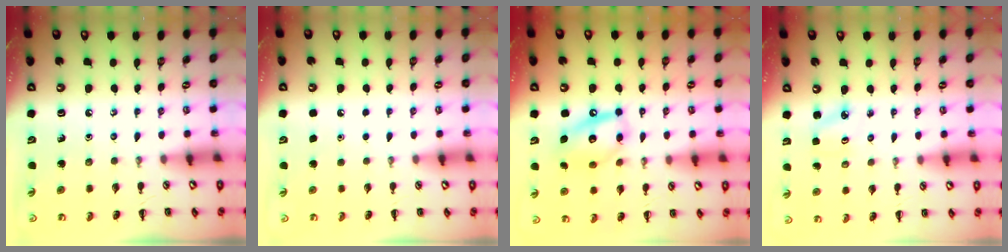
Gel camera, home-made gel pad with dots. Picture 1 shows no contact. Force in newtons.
{"total": 1.6, "press": 1.6, "slide": 0.1}
{"total": 13.8, "press": 13.6, "slide": 2.5}
{"total": 2.5, "press": 2.4, "slide": 0.6}